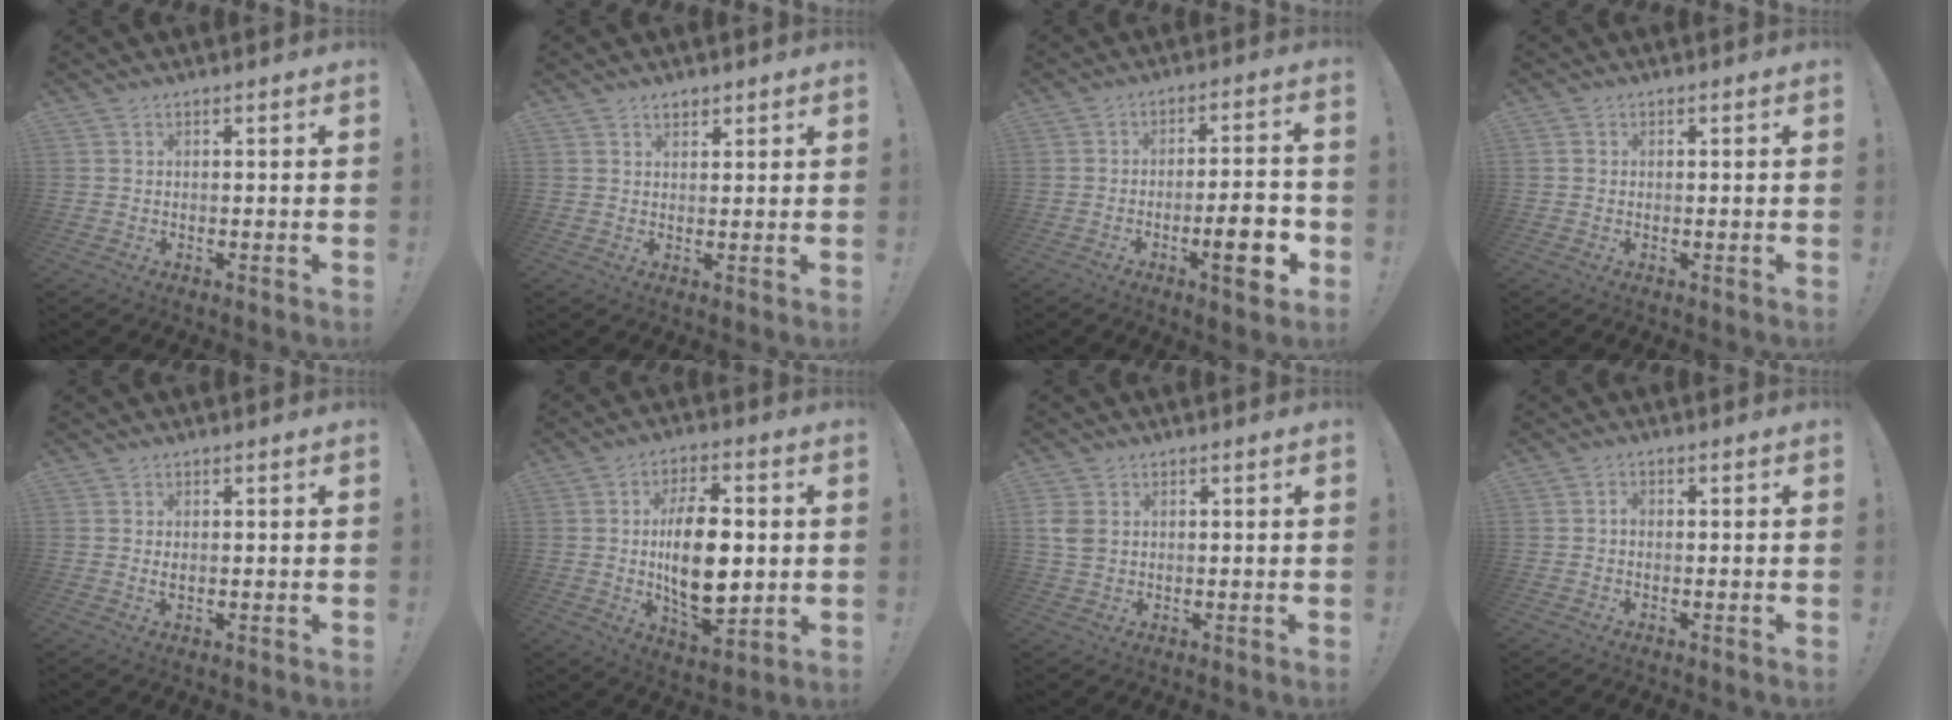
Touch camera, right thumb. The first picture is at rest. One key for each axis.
{"total": 1.8, "fx": 1.4, "fy": 1.0, "fz": 0.5, "tx": -0.004, "ty": -0.006, "tz": 0.026}
{"total": 11.7, "fx": -4.2, "fy": 2.7, "fz": 10.5, "tx": -0.132, "ty": 0.008, "tz": -0.066}
{"total": 0.8, "fx": 0.0, "fy": 0.8, "fz": 0.2, "tx": -0.004, "ty": 0.002, "tz": 0.001}
{"total": 0.8, "fx": 0.4, "fy": 0.3, "fz": 0.7, "tx": 0.001, "ty": -0.005, "tz": 0.004}
{"total": 12.0, "fx": 0.8, "fy": 5.5, "fz": 10.6, "tx": -0.171, "ty": -0.014, "tz": 0.011}
{"total": 4.6, "fx": 1.0, "fy": 3.6, "fz": 2.7, "tx": -0.058, "ty": 0.001, "tz": 0.020}
{"total": 1.3, "fx": -0.6, "fy": 0.8, "fz": 0.8, "tx": -0.016, "ty": 0.006, "tz": -0.011}